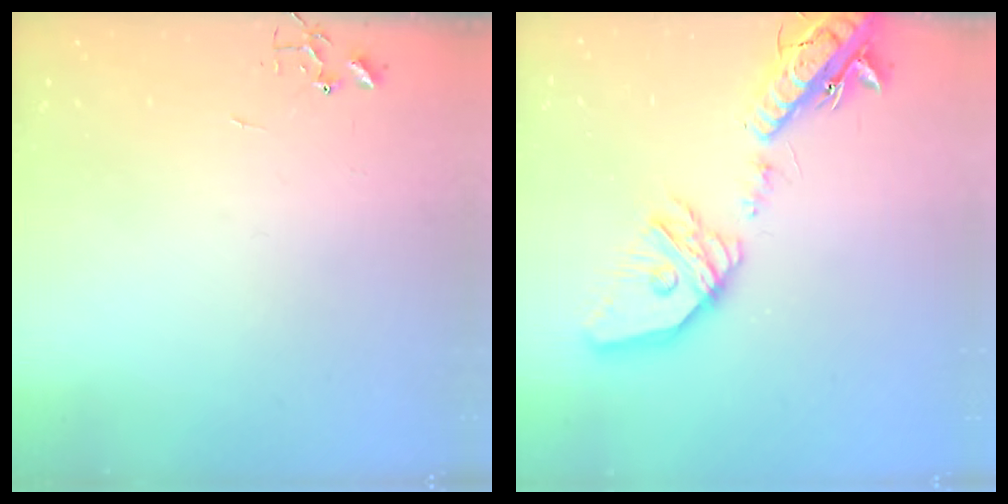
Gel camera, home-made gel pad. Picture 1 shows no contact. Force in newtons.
{"total": 23.6, "press": 23.3, "slide": 3.8}